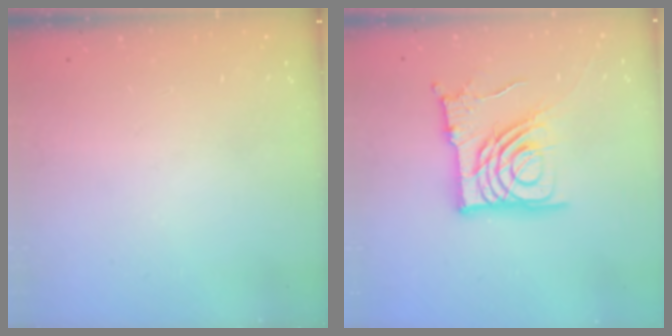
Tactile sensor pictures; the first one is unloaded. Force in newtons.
{"total": 15.5, "press": 15.5, "slide": 1.2}